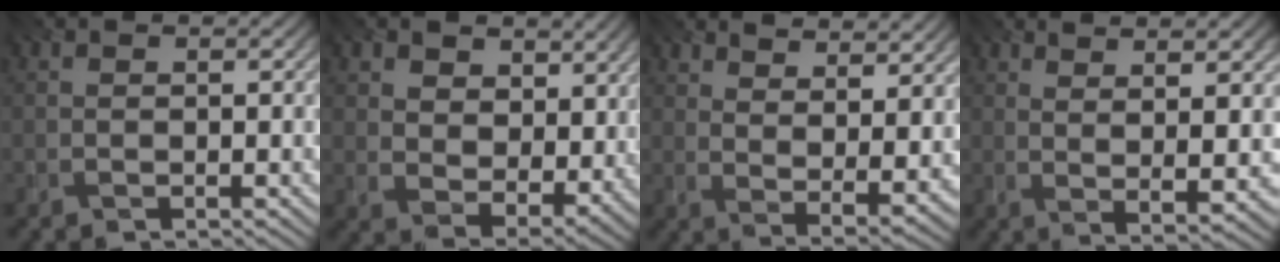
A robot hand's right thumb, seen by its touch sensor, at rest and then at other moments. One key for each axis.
{"total": 8.9, "fx": 4.6, "fy": 5.8, "fz": 4.9, "tx": -0.112, "ty": -0.006, "tz": 0.064}
{"total": 10.2, "fx": 7.1, "fy": 3.2, "fz": 6.6, "tx": -0.117, "ty": -0.003, "tz": 0.106}
{"total": 7.3, "fx": 3.9, "fy": 1.3, "fz": 6.1, "tx": -0.090, "ty": 0.006, "tz": 0.057}